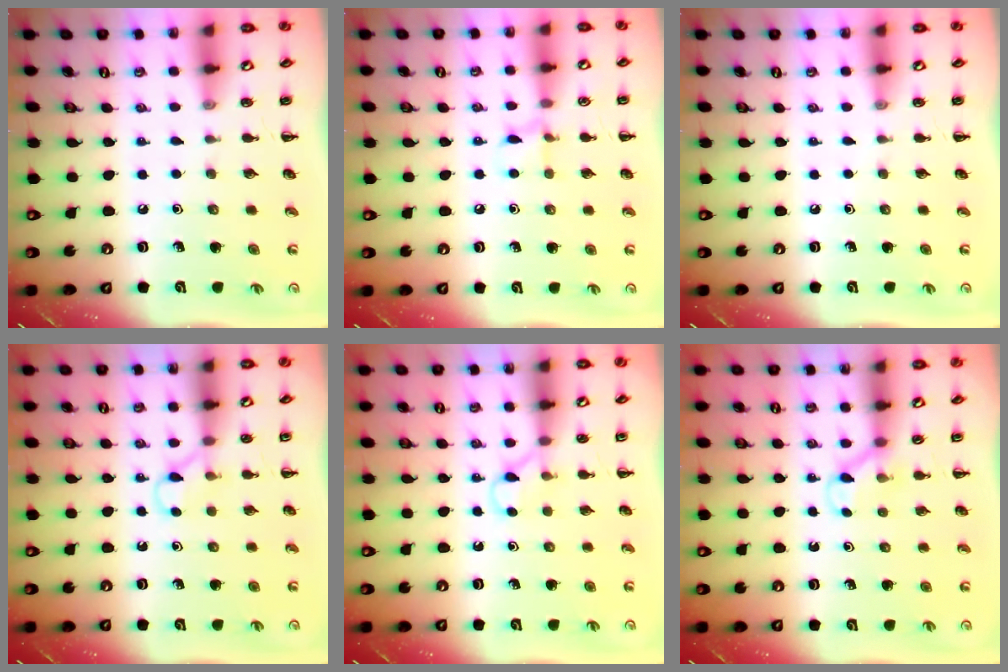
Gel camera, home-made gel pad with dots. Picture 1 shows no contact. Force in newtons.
{"total": 6.2, "press": 5.9, "slide": 1.8}
{"total": 0.0}
{"total": 2.9, "press": 2.7, "slide": 0.9}
{"total": 2.9, "press": 2.7, "slide": 0.9}
{"total": 5.0, "press": 4.8, "slide": 1.3}